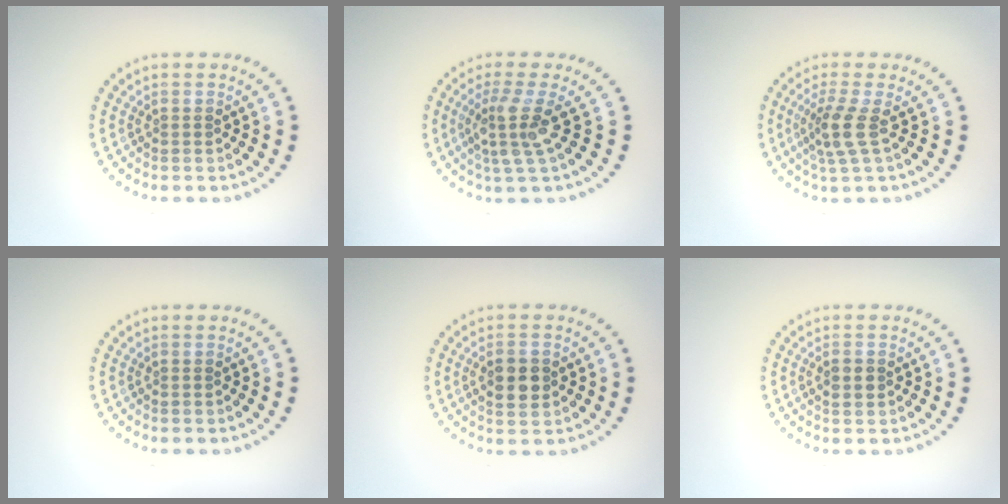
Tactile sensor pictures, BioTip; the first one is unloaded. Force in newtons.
{"total": 3.2, "press": 2.4, "slide": 2.2}
{"total": 2.7, "press": 2.1, "slide": 1.7}
{"total": 0.0}
{"total": 2.9, "press": 2.9, "slide": 0.1}
{"total": 1.2, "press": 1.2, "slide": 0.1}